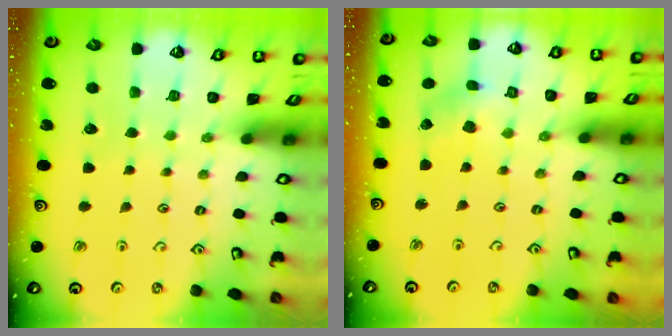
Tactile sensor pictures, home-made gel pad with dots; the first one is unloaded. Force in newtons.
{"total": 2.4, "press": 2.3, "slide": 0.5}